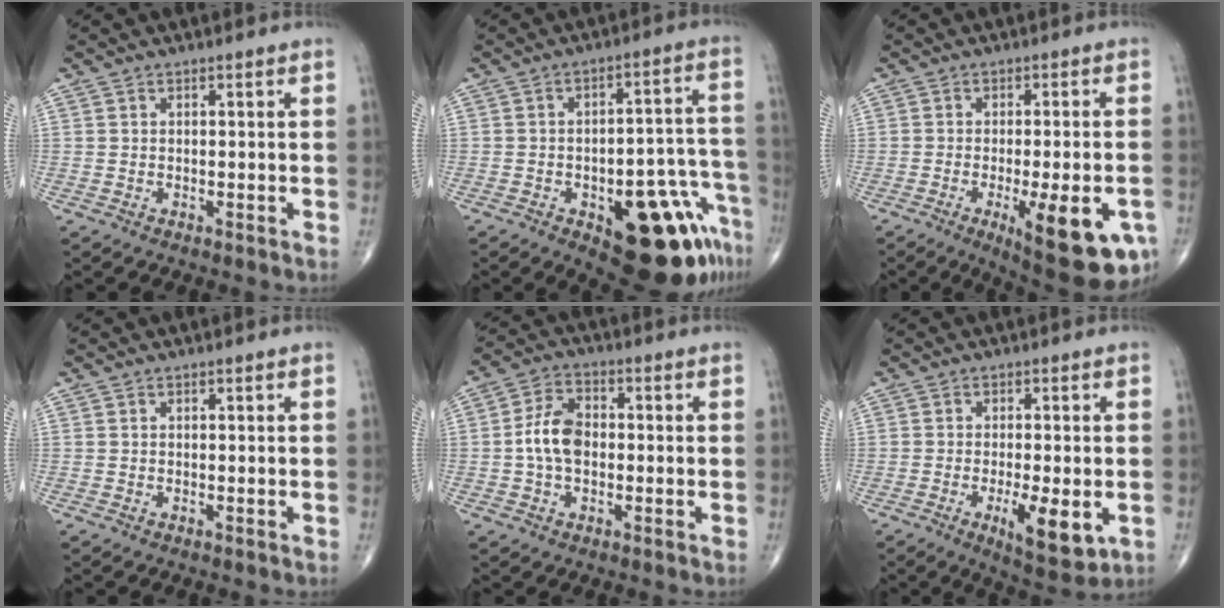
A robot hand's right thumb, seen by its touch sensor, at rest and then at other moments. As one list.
[{"total": 19.5, "force": [-9.7, 7.7, 15.0], "torque": [-0.124, 0.072, -0.116]}, {"total": 16.0, "force": [-6.0, 4.9, 14.0], "torque": [-0.147, -0.001, -0.067]}, {"total": 0.0}, {"total": 7.6, "force": [-0.6, 4.9, 5.7], "torque": [-0.104, 0.018, -0.019]}, {"total": 9.0, "force": [-2.6, 2.9, 8.1], "torque": [-0.120, -0.018, -0.036]}]